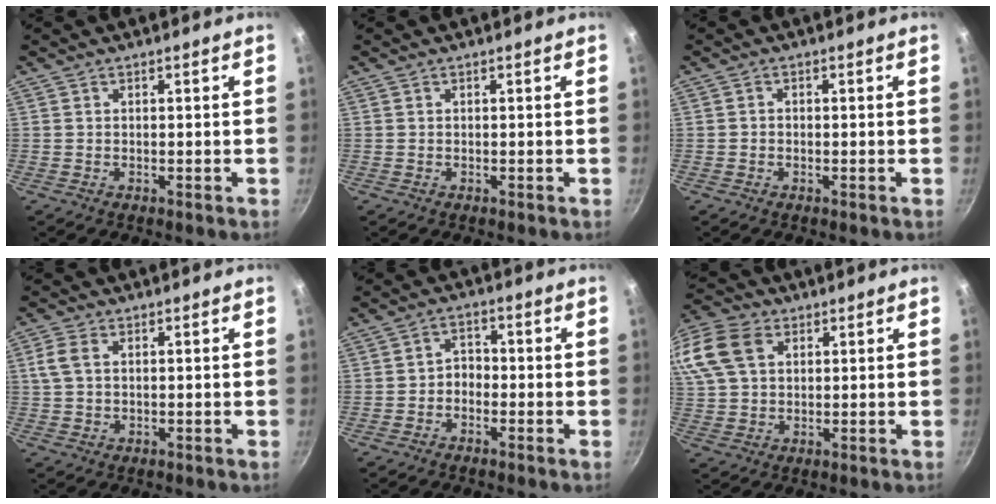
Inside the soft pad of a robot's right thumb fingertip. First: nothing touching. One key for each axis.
{"total": 0.0}
{"total": 0.9, "fx": -0.4, "fy": 0.7, "fz": 0.4, "tx": -0.008, "ty": 0.003, "tz": -0.007}
{"total": 4.4, "fx": 1.1, "fy": 2.8, "fz": 3.2, "tx": -0.068, "ty": 0.007, "tz": 0.020}
{"total": 3.2, "fx": -1.4, "fy": 2.4, "fz": 1.7, "tx": -0.011, "ty": 0.021, "tz": -0.030}
{"total": 20.5, "fx": 7.5, "fy": 14.7, "fz": 12.1, "tx": -0.297, "ty": 0.040, "tz": 0.139}